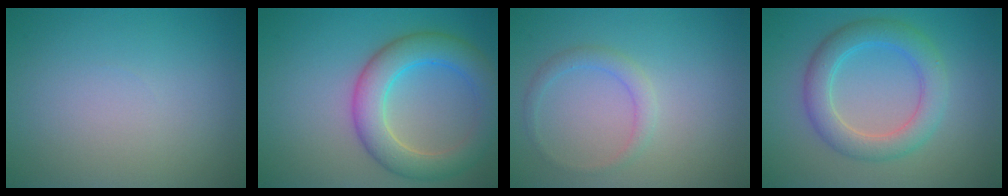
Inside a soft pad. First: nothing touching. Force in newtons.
{"total": 6.1, "press": 6.1, "slide": 0.2}
{"total": 1.6, "press": 1.6, "slide": 0.2}
{"total": 4.4, "press": 4.4, "slide": 0.2}